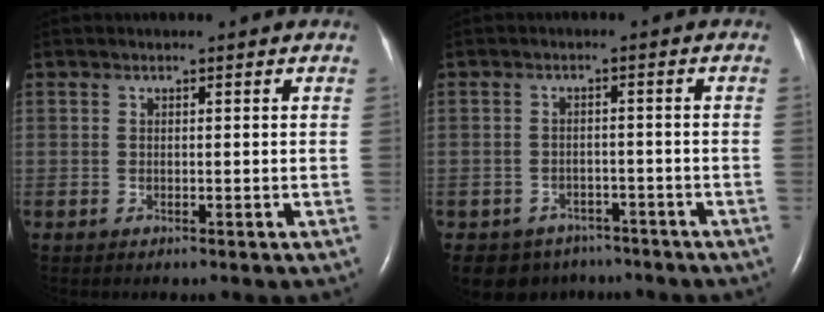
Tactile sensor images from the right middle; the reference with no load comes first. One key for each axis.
{"total": 6.3, "fx": -4.8, "fy": 4.0, "fz": 0.2, "tx": -0.001, "ty": 0.012, "tz": -0.066}